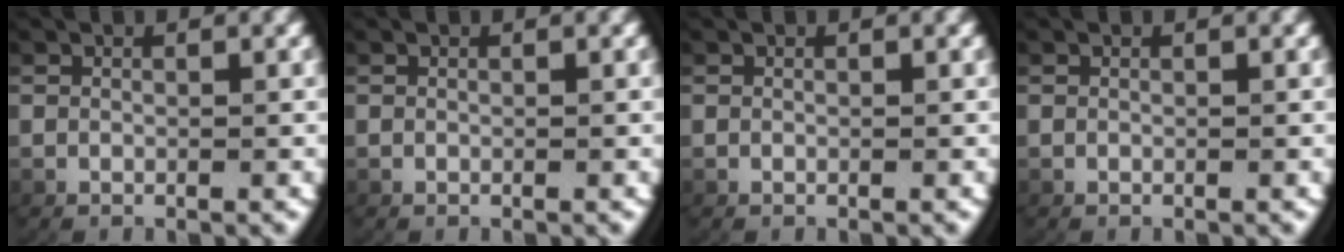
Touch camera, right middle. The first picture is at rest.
{"total": 0.0}
{"total": 0.0}
{"total": 0.0}